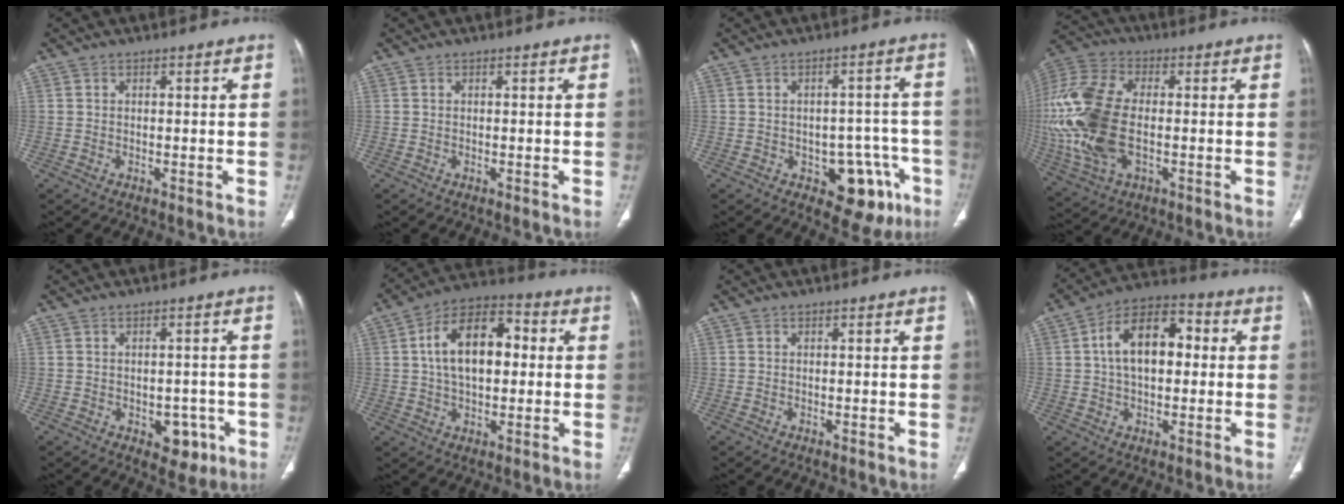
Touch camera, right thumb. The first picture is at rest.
{"total": 0.0}
{"total": 11.0, "force": [-4.9, 6.7, 7.1], "torque": [-0.045, 0.035, -0.054]}
{"total": 20.1, "force": [-1.6, 11.2, 16.6], "torque": [-0.388, 0.000, -0.025]}
{"total": 5.7, "force": [-2.2, 3.8, 3.6], "torque": [-0.016, 0.011, -0.019]}
{"total": 15.0, "force": [1.9, 8.9, 12.0], "torque": [-0.185, 0.028, 0.023]}
{"total": 0.0}
{"total": 13.5, "force": [1.7, 8.2, 10.7], "torque": [-0.162, 0.031, 0.017]}